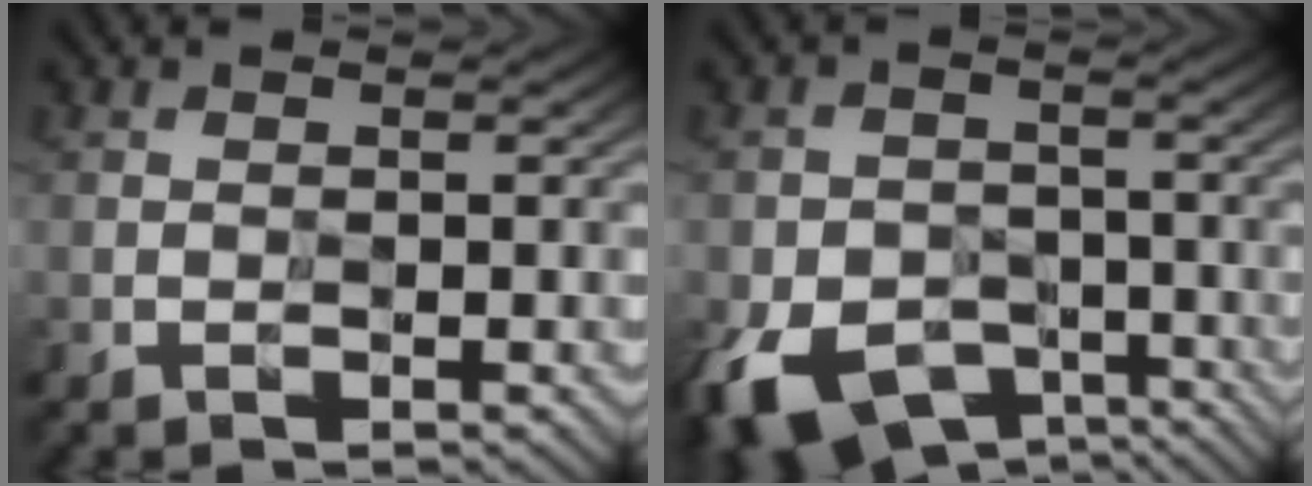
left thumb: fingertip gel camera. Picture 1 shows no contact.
{"total": 6.9, "force": [-4.1, 5.0, 2.2], "torque": [-0.054, -0.020, -0.074]}